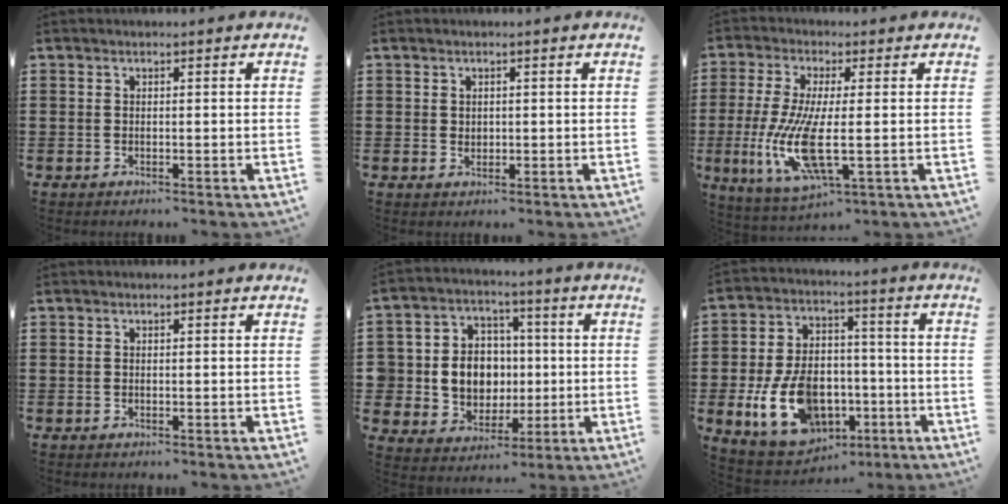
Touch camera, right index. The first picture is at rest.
{"total": 0.9, "force": [0.5, 0.7, 0.3], "torque": [-0.008, 0.004, 0.009]}
{"total": 11.1, "force": [-1.6, 3.0, 10.5], "torque": [-0.234, -0.028, -0.029]}
{"total": 0.0}
{"total": 8.2, "force": [-0.1, 7.6, 3.0], "torque": [-0.071, 0.009, 0.006]}
{"total": 13.9, "force": [-3.6, 9.8, 9.3], "torque": [-0.198, 0.007, -0.059]}